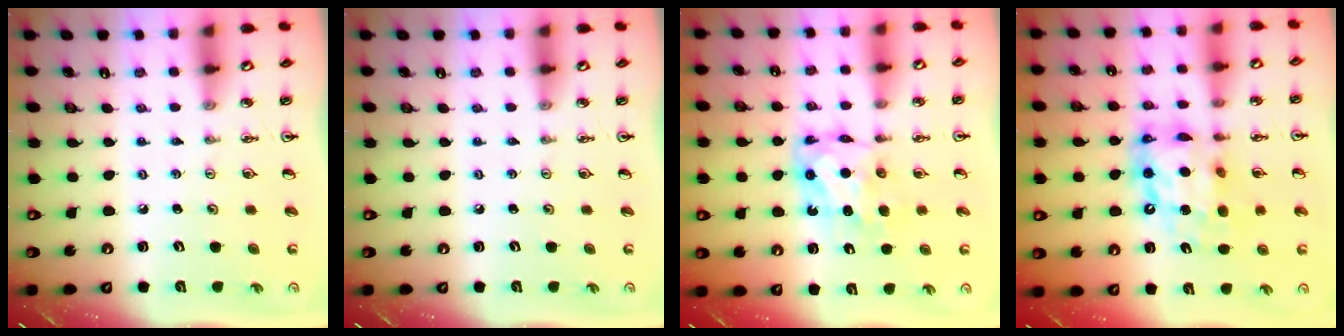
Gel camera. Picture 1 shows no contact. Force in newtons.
{"total": 0.0}
{"total": 6.7, "press": 6.7, "slide": 0.4}
{"total": 13.5, "press": 13.4, "slide": 1.5}